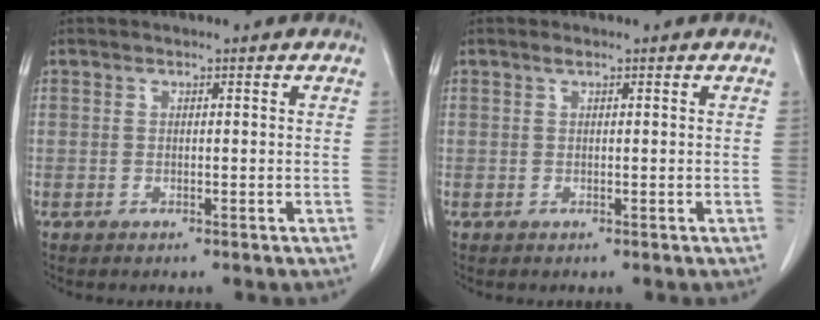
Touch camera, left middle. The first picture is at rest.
{"total": 0.5, "force": [0.4, 0.0, 0.4], "torque": [-0.011, 0.000, 0.007]}